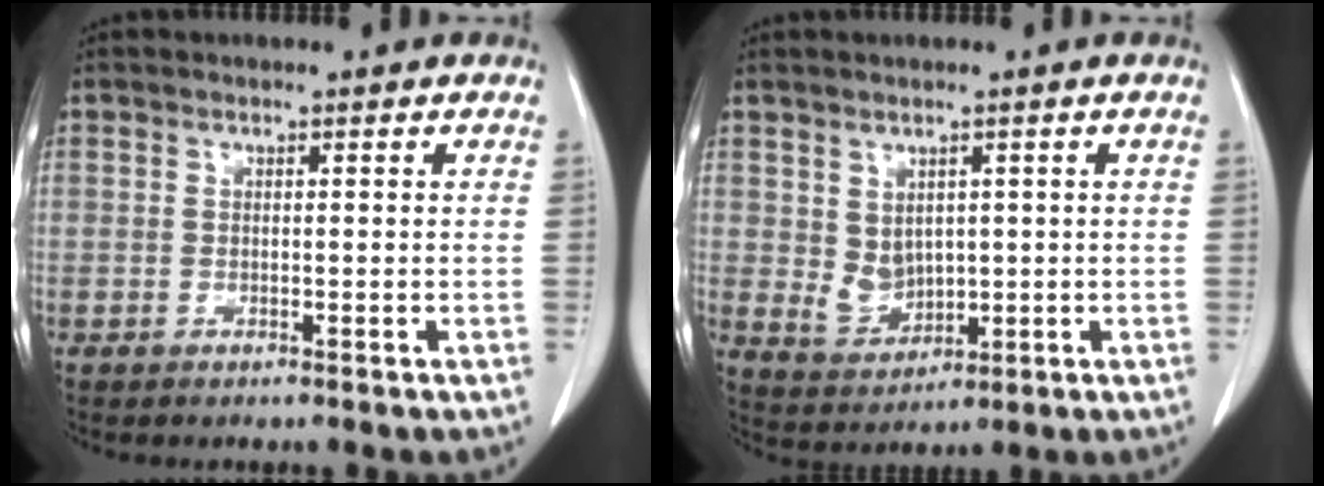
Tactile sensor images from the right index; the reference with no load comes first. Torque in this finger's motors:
{"motor_torque": [0.44, 0.12, 0.09, 0.04]}